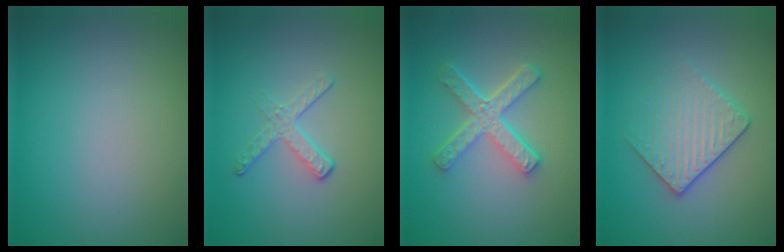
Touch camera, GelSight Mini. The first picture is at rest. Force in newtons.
{"total": 1.9, "press": 1.1, "slide": 1.6}
{"total": 4.6, "press": 3.3, "slide": 3.2}
{"total": 3.1, "press": 2.9, "slide": 1.2}